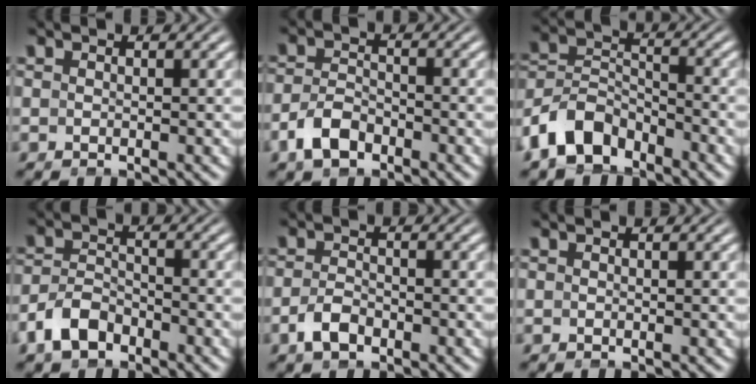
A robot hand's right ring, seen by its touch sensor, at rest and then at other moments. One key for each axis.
{"total": 3.2, "fx": -2.5, "fy": 1.5, "fz": 1.3, "tx": -0.017, "ty": -0.006, "tz": -0.046}
{"total": 6.8, "fx": -4.6, "fy": 4.4, "fz": 2.5, "tx": -0.046, "ty": -0.023, "tz": -0.079}
{"total": 4.0, "fx": -3.1, "fy": 2.1, "fz": 1.4, "tx": -0.020, "ty": -0.009, "tz": -0.055}
{"total": 2.1, "fx": -1.9, "fy": 0.6, "fz": 0.8, "tx": -0.009, "ty": -0.002, "tz": -0.037}
{"total": 0.0}